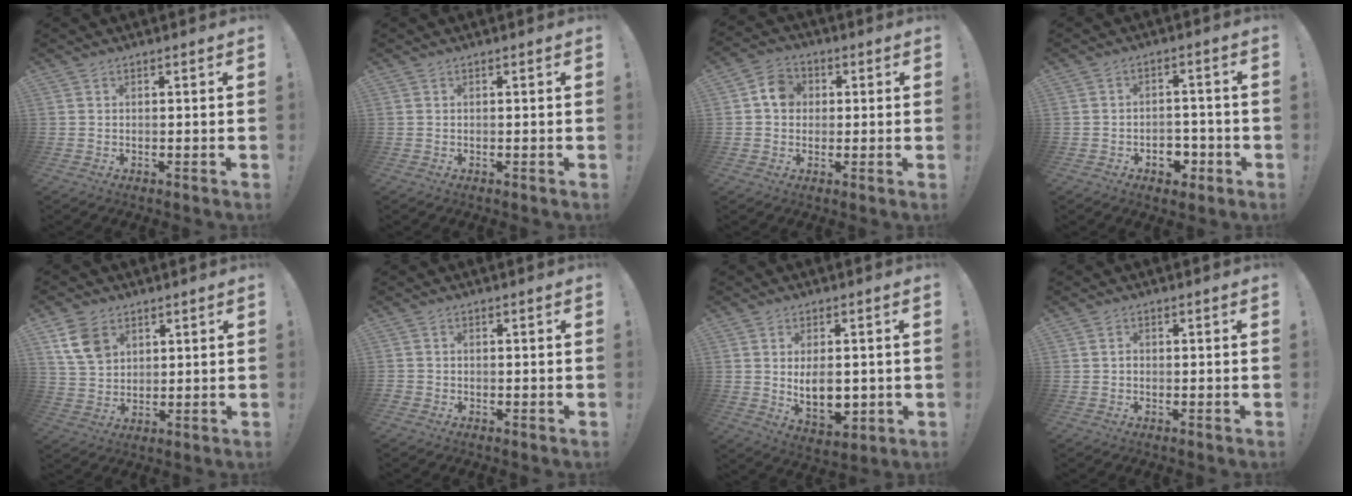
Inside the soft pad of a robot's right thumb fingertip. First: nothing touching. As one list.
[{"total": 0.0}, {"total": 7.4, "force": [1.3, 6.4, 3.5], "torque": [-0.044, 0.010, 0.025]}, {"total": 6.0, "force": [-2.7, 4.6, 2.8], "torque": [-0.032, 0.016, -0.044]}, {"total": 10.1, "force": [4.8, 7.3, 5.0], "torque": [-0.086, -0.012, 0.096]}, {"total": 1.1, "force": [-0.7, 0.8, 0.2], "torque": [0.000, 0.002, -0.013]}, {"total": 9.8, "force": [0.3, 6.2, 7.6], "torque": [-0.110, -0.008, 0.008]}, {"total": 0.9, "force": [-0.4, 0.7, 0.4], "torque": [-0.008, 0.004, -0.008]}]